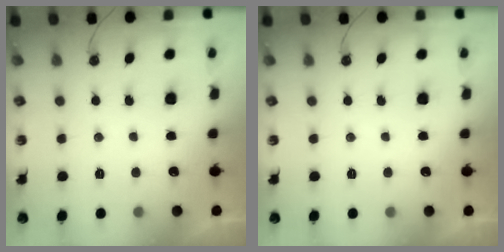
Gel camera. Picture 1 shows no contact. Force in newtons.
{"total": 0.0}